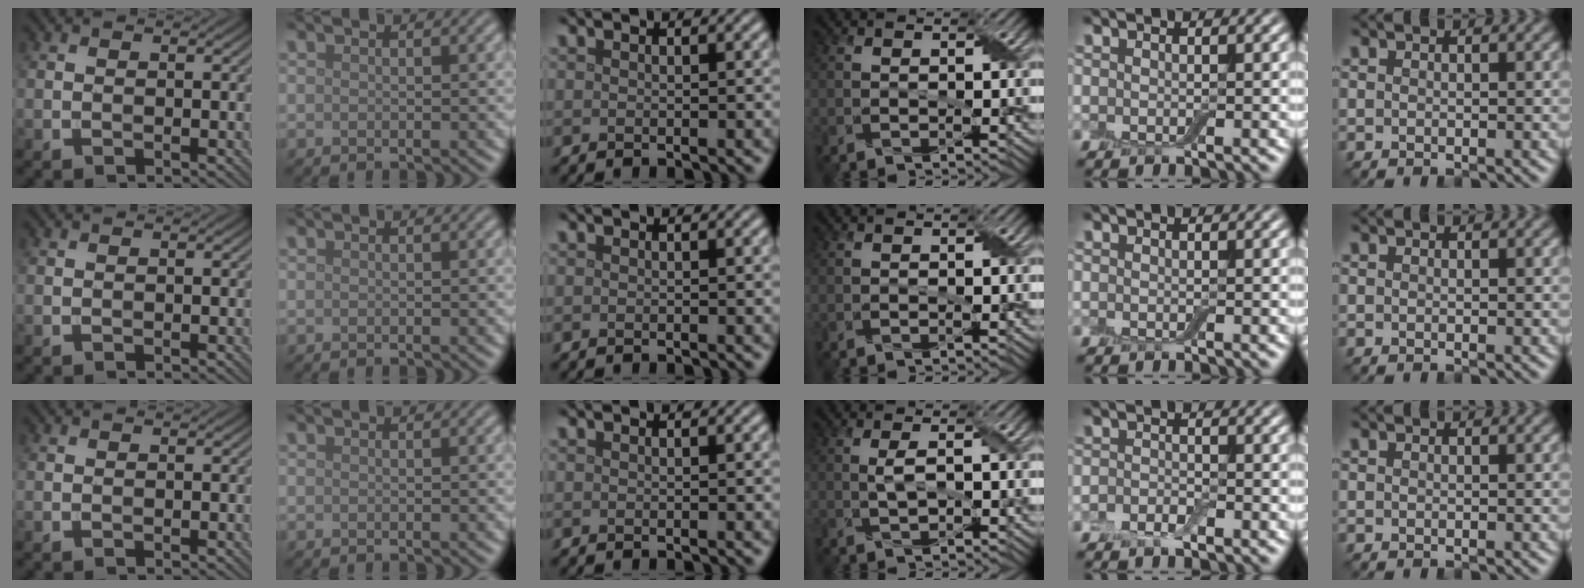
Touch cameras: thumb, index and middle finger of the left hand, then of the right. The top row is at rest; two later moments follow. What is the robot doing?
{"motion": "fold", "object": "aluminum foil"}